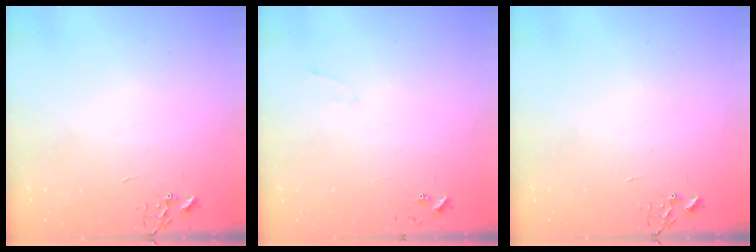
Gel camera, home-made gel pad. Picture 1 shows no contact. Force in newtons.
{"total": 4.8, "press": 4.8, "slide": 0.5}
{"total": 0.0}